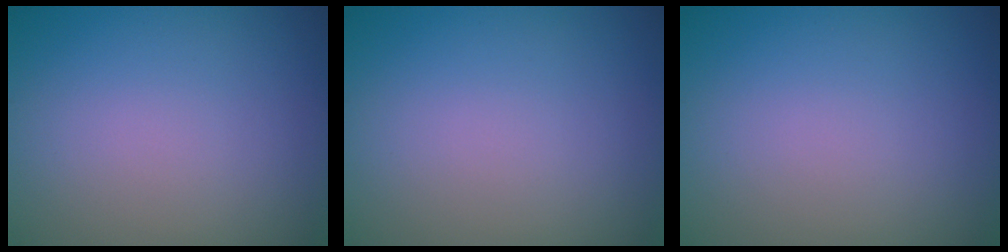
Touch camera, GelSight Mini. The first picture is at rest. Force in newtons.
{"total": 0.0}
{"total": 0.0}